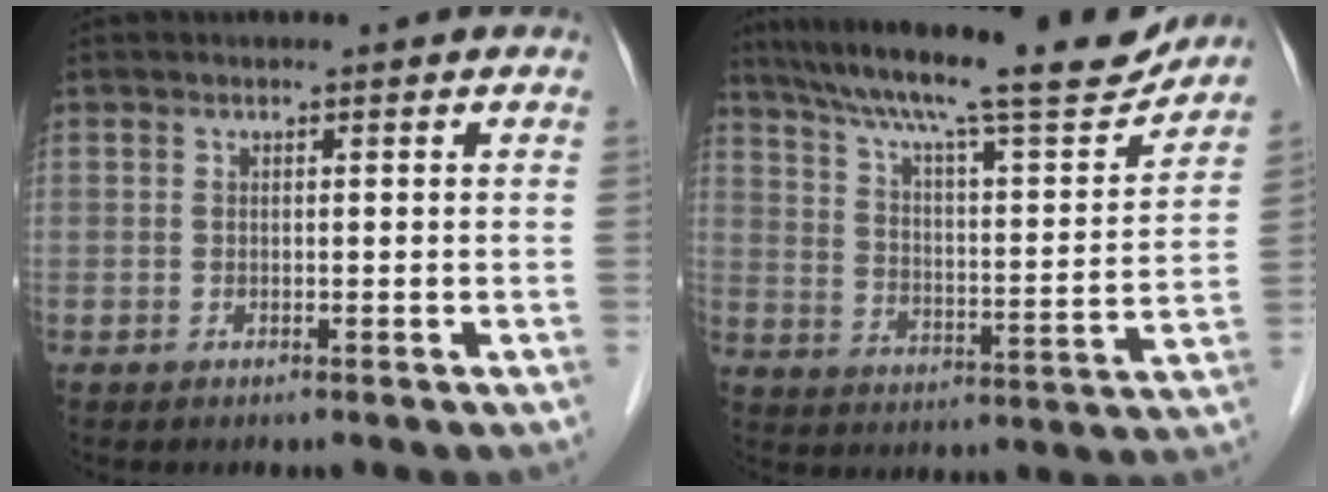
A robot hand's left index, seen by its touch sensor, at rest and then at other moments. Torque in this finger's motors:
{"motor_torque": [1.07, -1.07, 0.30, 0.10]}